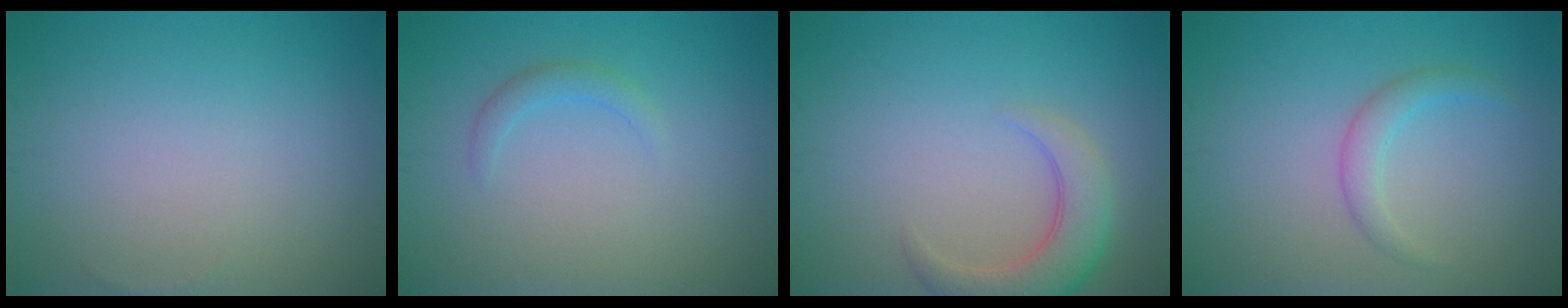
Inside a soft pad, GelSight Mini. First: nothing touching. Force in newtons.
{"total": 1.3, "press": 1.3, "slide": 0.1}
{"total": 4.4, "press": 4.4, "slide": 0.4}
{"total": 1.8, "press": 1.8, "slide": 0.1}